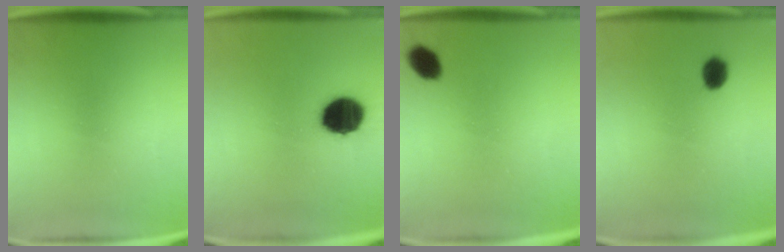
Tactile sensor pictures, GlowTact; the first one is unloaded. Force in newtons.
{"total": 13.3}
{"total": 4.2}
{"total": 4.4}